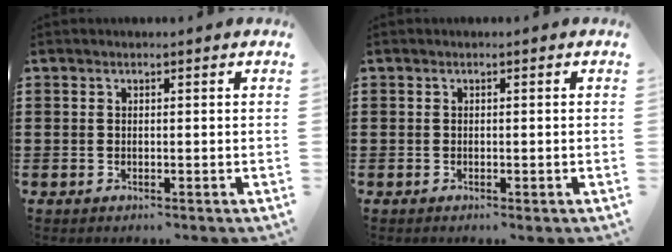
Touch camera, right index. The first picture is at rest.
{"total": 0.0}